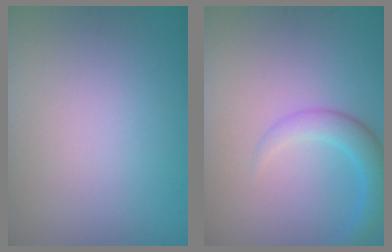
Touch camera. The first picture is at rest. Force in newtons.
{"total": 2.8, "press": 2.8, "slide": 0.1}